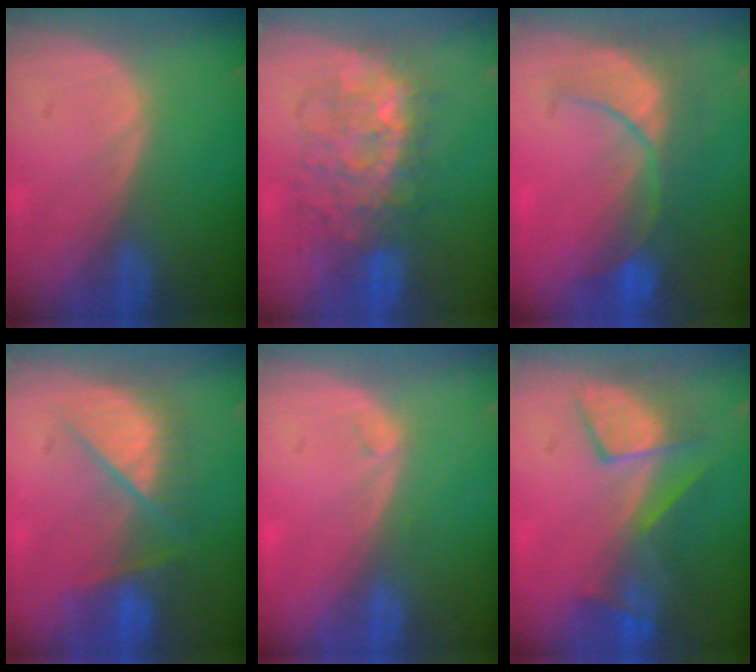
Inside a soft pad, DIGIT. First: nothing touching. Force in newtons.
{"total": 8.7, "press": 8.7, "slide": 0.3}
{"total": 8.5, "press": 8.2, "slide": 2.0}
{"total": 7.2, "press": 7.2, "slide": 0.5}
{"total": 0.6, "press": 0.6, "slide": 0.2}
{"total": 7.7, "press": 7.4, "slide": 2.2}